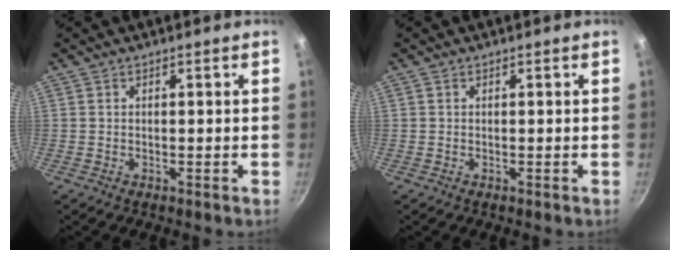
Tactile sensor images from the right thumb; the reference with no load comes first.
{"total": 0.0}